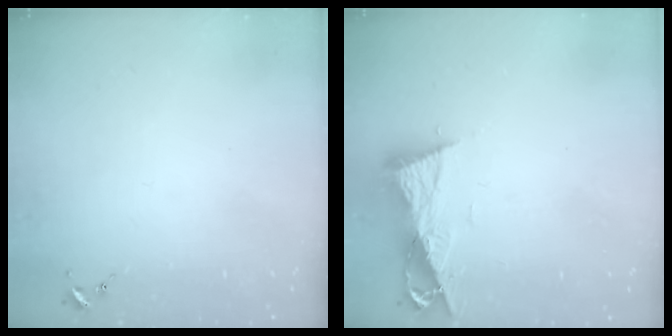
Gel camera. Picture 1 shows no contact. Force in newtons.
{"total": 9.4, "press": 9.3, "slide": 0.8}